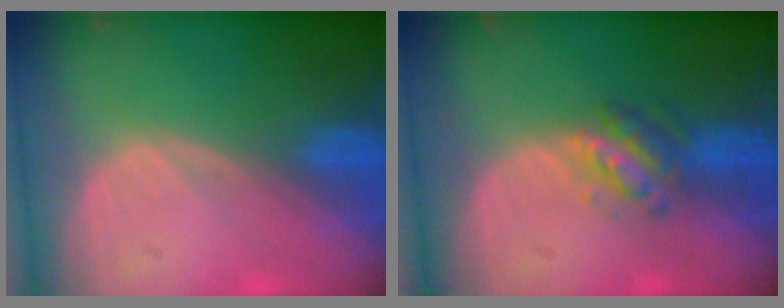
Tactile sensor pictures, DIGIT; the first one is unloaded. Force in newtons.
{"total": 4.8, "press": 4.3, "slide": 2.1}